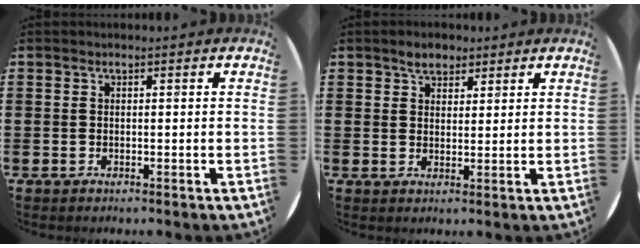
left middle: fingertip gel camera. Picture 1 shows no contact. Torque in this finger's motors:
{"motor_torque": [0.47, -0.40, 0.04, 0.01]}